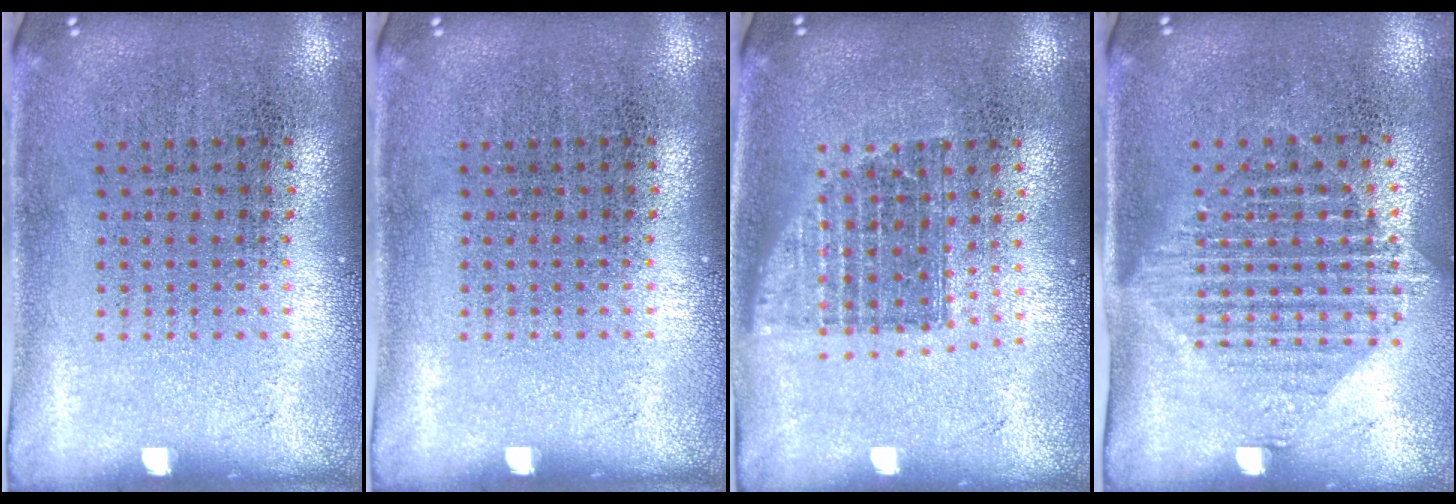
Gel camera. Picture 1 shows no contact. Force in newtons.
{"total": 0.0}
{"total": 1.4, "press": 1.1, "slide": 0.8}
{"total": 1.5, "press": 1.2, "slide": 0.9}